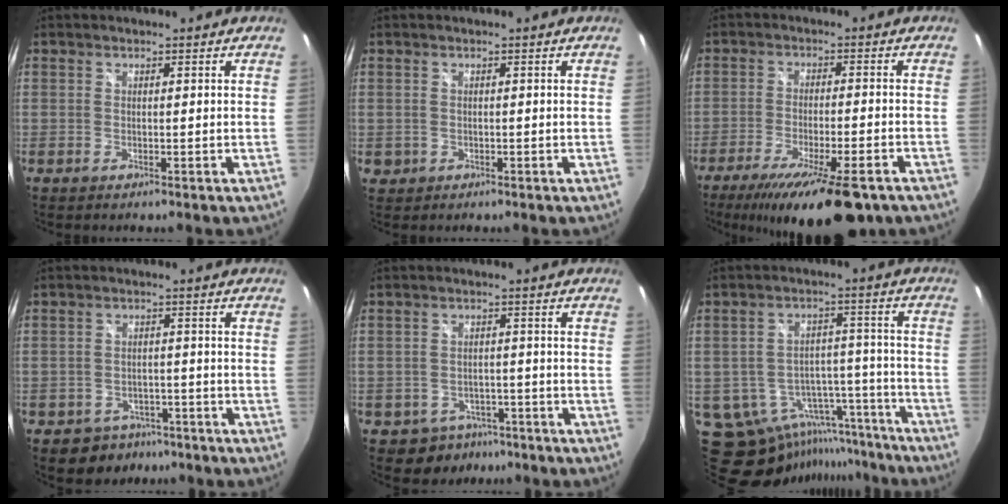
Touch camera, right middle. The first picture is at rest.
{"total": 2.0, "force": [-0.3, 1.8, 0.7], "torque": [-0.013, -0.001, -0.002]}
{"total": 17.6, "force": [-12.6, 3.9, 11.7], "torque": [-0.212, -0.050, -0.192]}
{"total": 6.5, "force": [-4.4, 4.6, 1.2], "torque": [-0.034, 0.019, -0.051]}
{"total": 6.4, "force": [-4.3, 4.6, 1.2], "torque": [-0.032, 0.017, -0.048]}
{"total": 16.4, "force": [-12.7, 8.6, 5.9], "torque": [-0.111, 0.022, -0.159]}